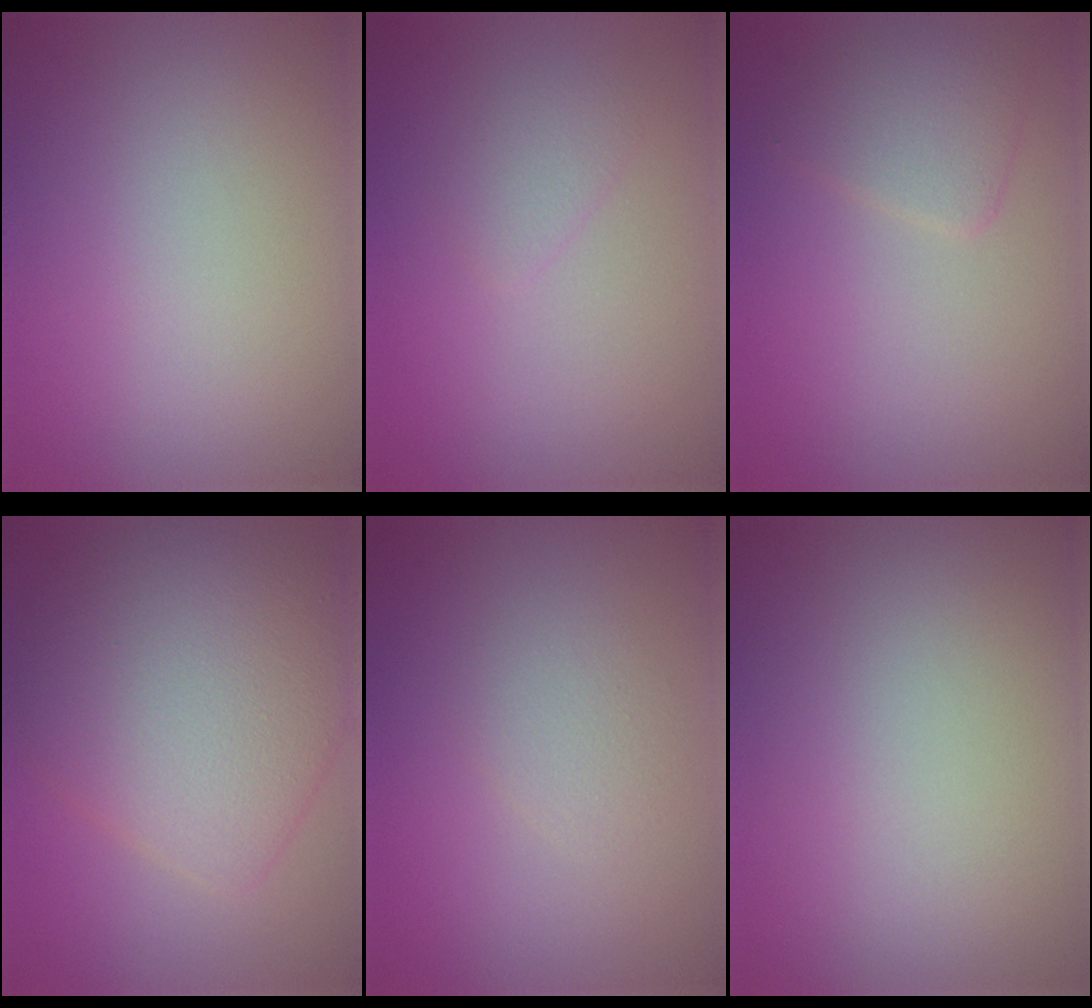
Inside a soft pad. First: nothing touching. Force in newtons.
{"total": 1.3, "press": 1.3, "slide": 0.1}
{"total": 2.5, "press": 2.5, "slide": 0.1}
{"total": 8.5, "press": 8.5, "slide": 0.2}
{"total": 1.6, "press": 1.6, "slide": 0.1}
{"total": 0.0}